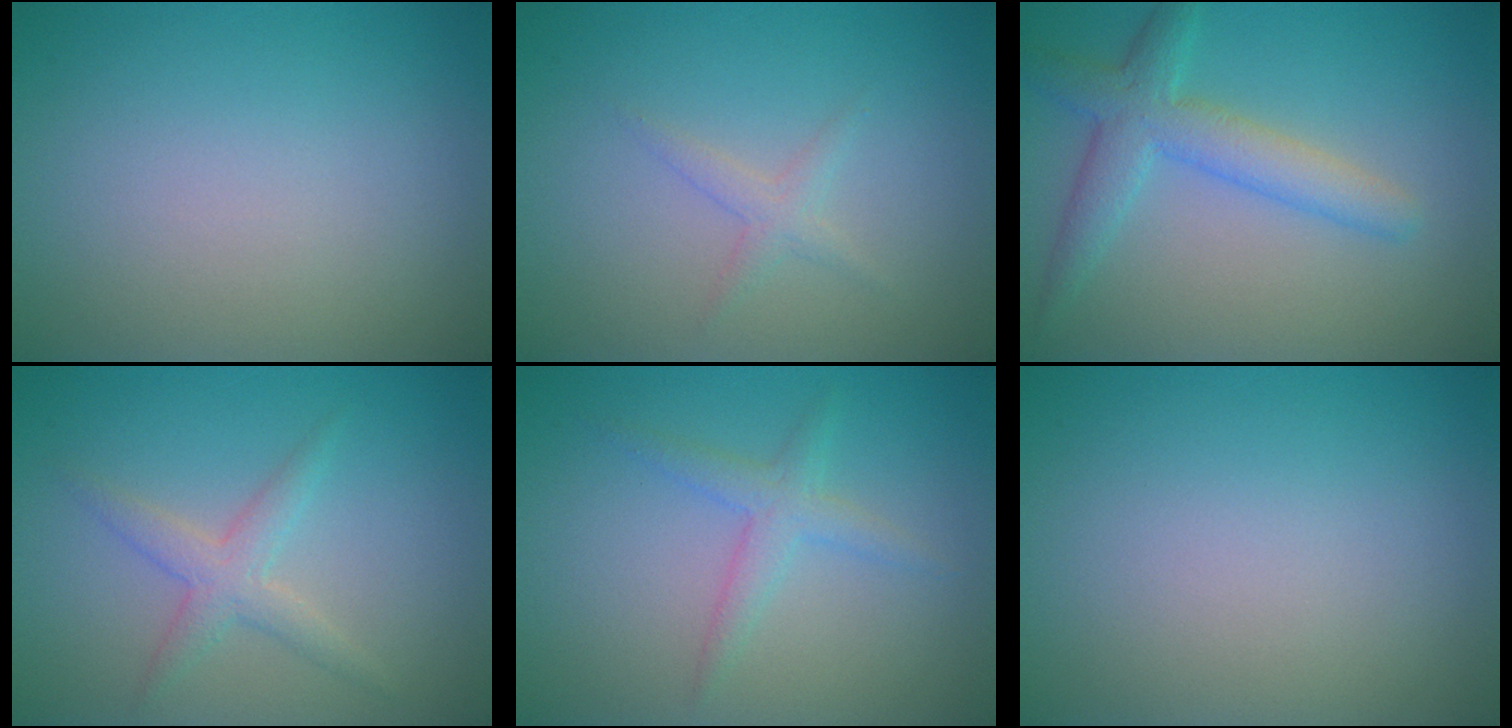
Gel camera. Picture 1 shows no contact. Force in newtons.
{"total": 1.3, "press": 1.3, "slide": 0.1}
{"total": 4.0, "press": 4.0, "slide": 0.2}
{"total": 2.3, "press": 2.3, "slide": 0.1}
{"total": 2.0, "press": 2.0, "slide": 0.1}
{"total": 0.0}